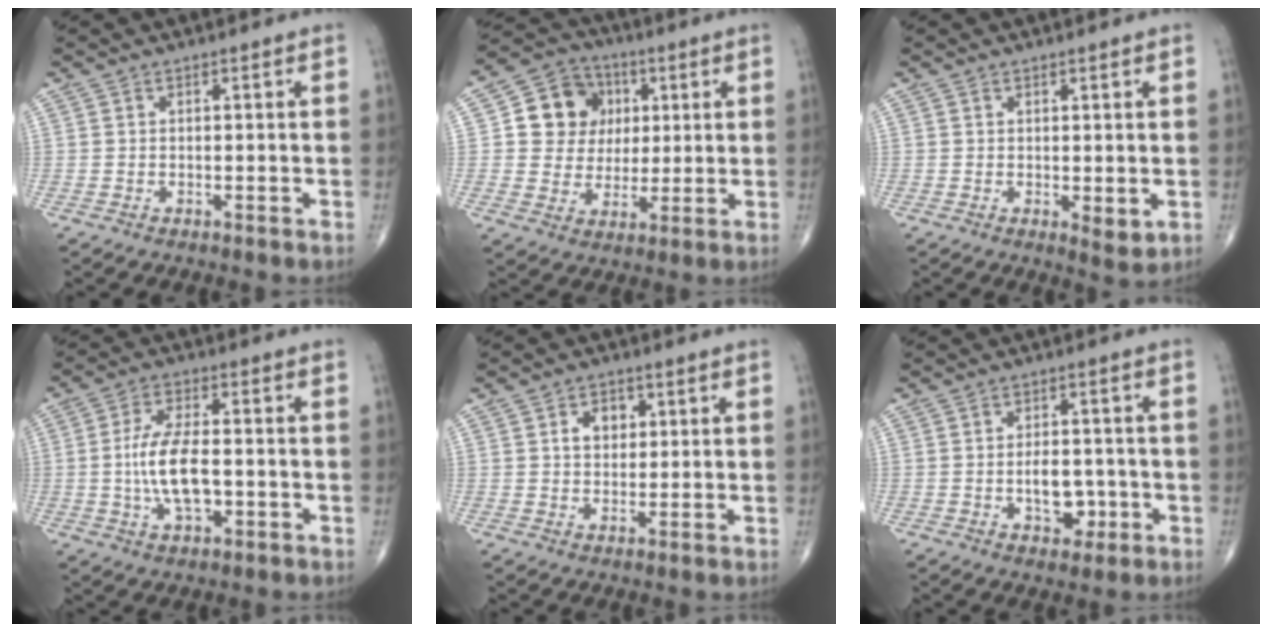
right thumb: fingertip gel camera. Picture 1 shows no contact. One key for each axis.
{"total": 12.0, "fx": 2.7, "fy": 10.8, "fz": 4.5, "tx": -0.032, "ty": 0.002, "tz": 0.046}
{"total": 2.8, "fx": 0.0, "fy": 1.2, "fz": 2.6, "tx": -0.035, "ty": -0.011, "tz": 0.004}
{"total": 10.0, "fx": -1.3, "fy": 4.6, "fz": 8.8, "tx": -0.172, "ty": 0.009, "tz": -0.025}
{"total": 4.6, "fx": 1.3, "fy": 3.5, "fz": 2.8, "tx": -0.022, "ty": -0.001, "tz": 0.019}
{"total": 6.6, "fx": -1.6, "fy": 4.2, "fz": 4.8, "tx": -0.048, "ty": 0.013, "tz": -0.019}